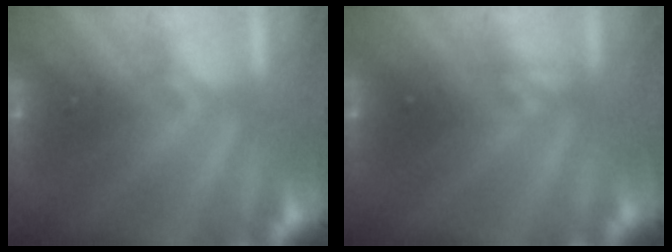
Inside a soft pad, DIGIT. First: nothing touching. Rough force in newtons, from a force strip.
{"total": 2.3}